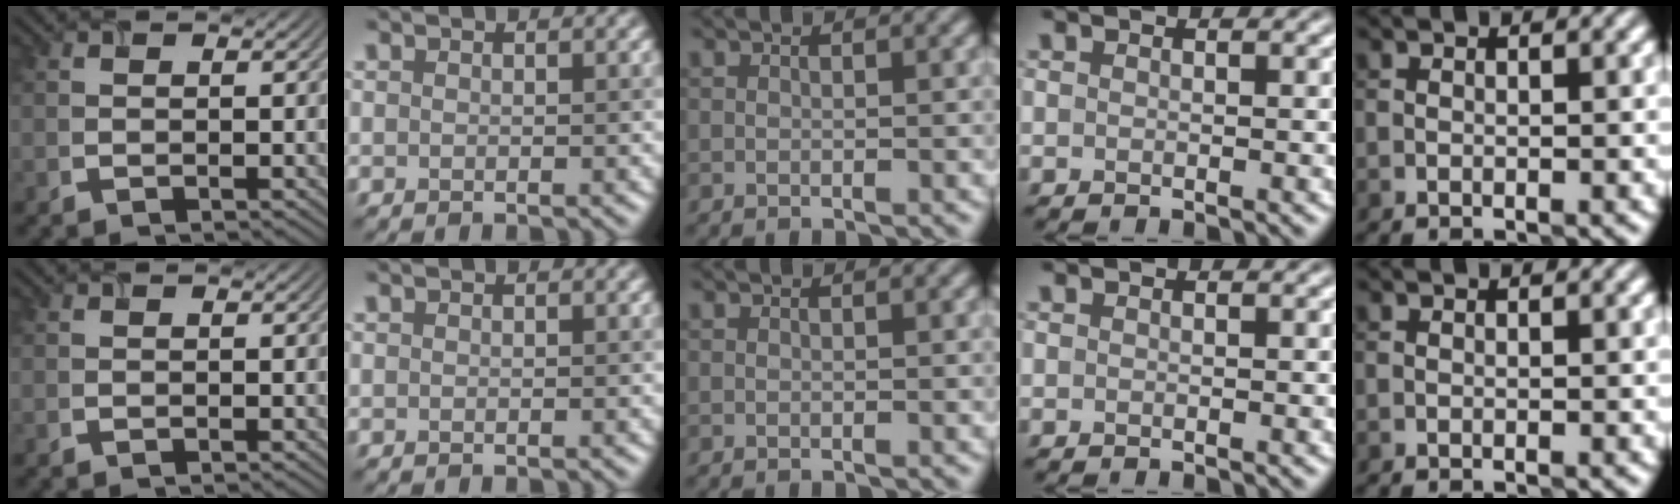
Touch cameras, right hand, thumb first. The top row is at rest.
{}